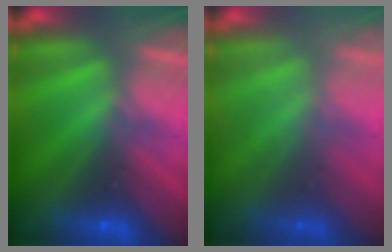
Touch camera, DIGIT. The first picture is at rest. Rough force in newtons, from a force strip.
{"total": 2.3}